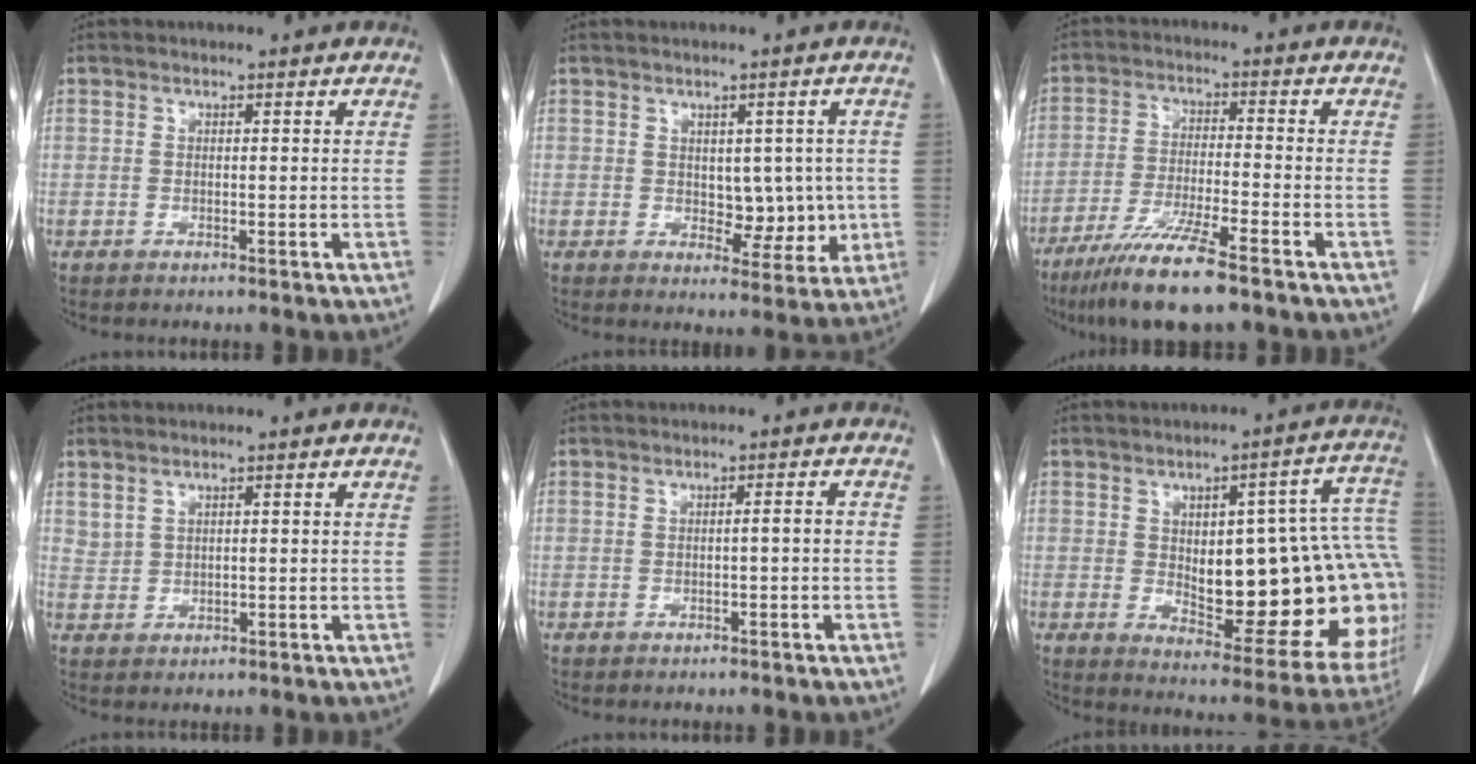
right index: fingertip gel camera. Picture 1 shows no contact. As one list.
[{"total": 5.4, "force": [0.1, 3.5, 4.2], "torque": [-0.040, 0.006, 0.014]}, {"total": 10.8, "force": [-7.8, 0.5, 7.5], "torque": [-0.138, -0.032, -0.138]}, {"total": 1.5, "force": [1.3, 0.6, 0.4], "torque": [-0.001, 0.000, 0.030]}, {"total": 1.3, "force": [-0.4, 0.1, 1.3], "torque": [-0.017, 0.002, -0.005]}, {"total": 24.2, "force": [-0.5, 8.0, 22.9], "torque": [-0.216, 0.036, 0.025]}]